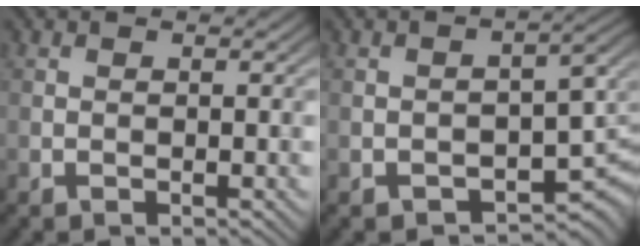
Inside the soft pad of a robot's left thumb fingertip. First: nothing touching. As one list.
[{"total": 7.3, "force": [-2.7, 4.1, 5.3], "torque": [-0.060, -0.016, -0.039]}]